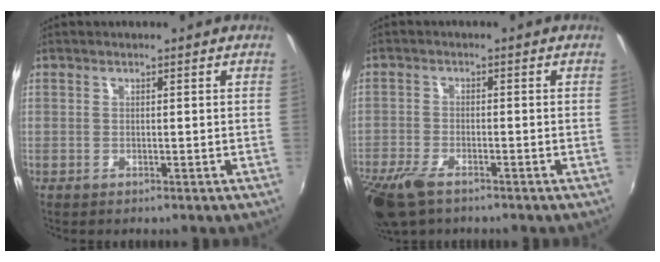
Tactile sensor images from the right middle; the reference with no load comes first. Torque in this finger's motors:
{"motor_torque": [1.02, -1.12, 0.83, 0.21]}